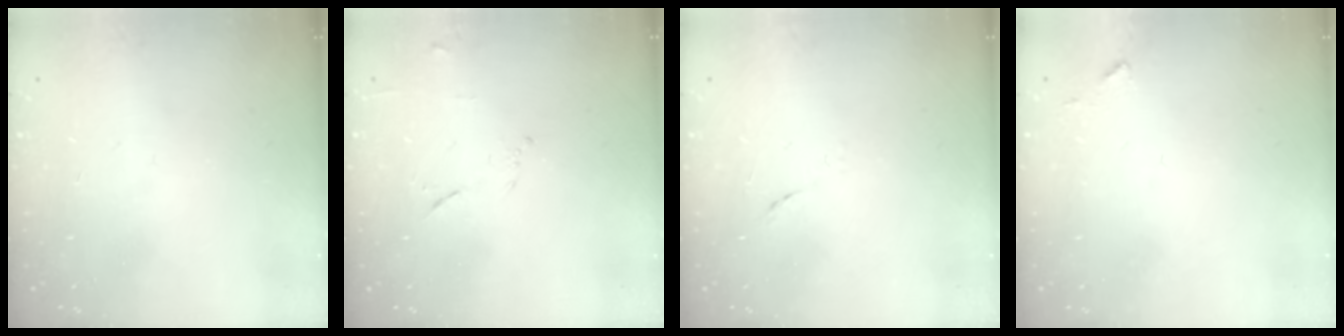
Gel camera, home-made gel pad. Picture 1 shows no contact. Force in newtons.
{"total": 5.9, "press": 5.8, "slide": 1.1}
{"total": 5.7, "press": 5.6, "slide": 0.6}
{"total": 4.3, "press": 4.2, "slide": 0.5}